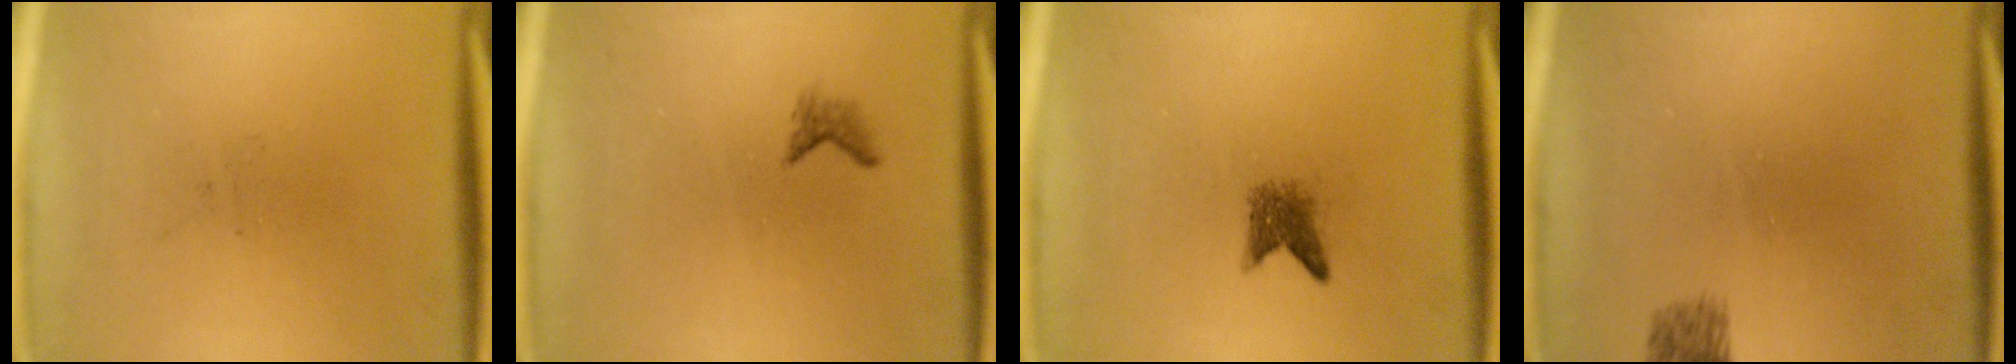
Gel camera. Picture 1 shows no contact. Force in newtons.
{"total": 1.0}
{"total": 2.3}
{"total": 1.9}